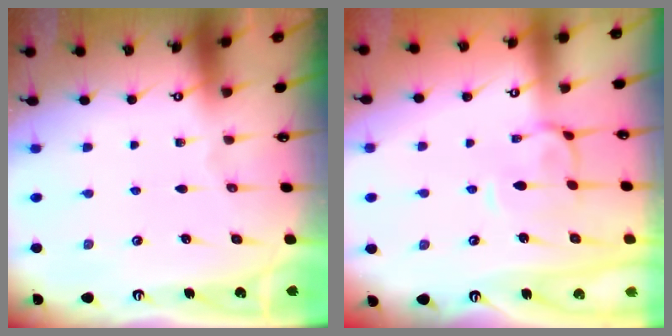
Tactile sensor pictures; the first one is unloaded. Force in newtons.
{"total": 0.8, "press": 0.4, "slide": 0.7}